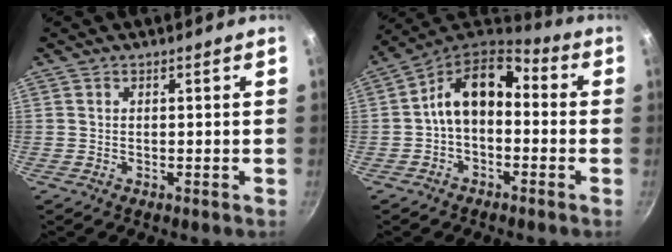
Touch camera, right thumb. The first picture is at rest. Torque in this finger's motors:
{"motor_torque": [0.09, 1.73, 1.31, -0.50, 0.43]}